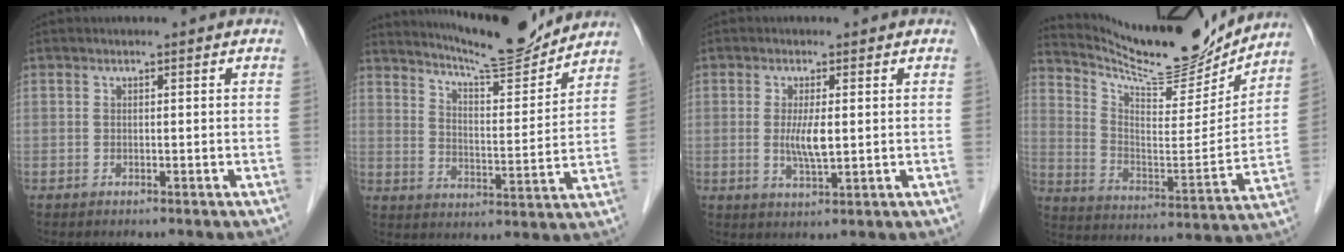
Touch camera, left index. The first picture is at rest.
{"total": 13.4, "force": [12.7, 0.3, 4.2], "torque": [-0.075, -0.007, 0.192]}
{"total": 3.9, "force": [0.2, 0.6, 3.8], "torque": [-0.079, -0.008, 0.007]}
{"total": 18.3, "force": [17.4, 1.9, 5.2], "torque": [-0.110, -0.047, 0.272]}